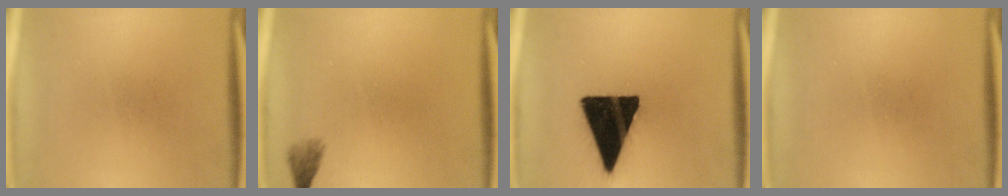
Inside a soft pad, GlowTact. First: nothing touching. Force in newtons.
{"total": 1.5}
{"total": 19.9}
{"total": 0.0}